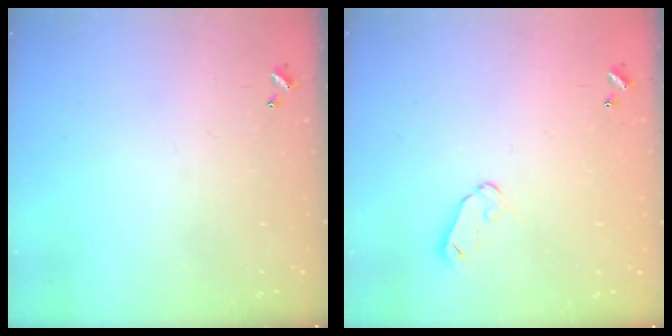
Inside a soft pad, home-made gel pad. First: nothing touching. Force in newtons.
{"total": 5.8, "press": 5.8, "slide": 0.5}